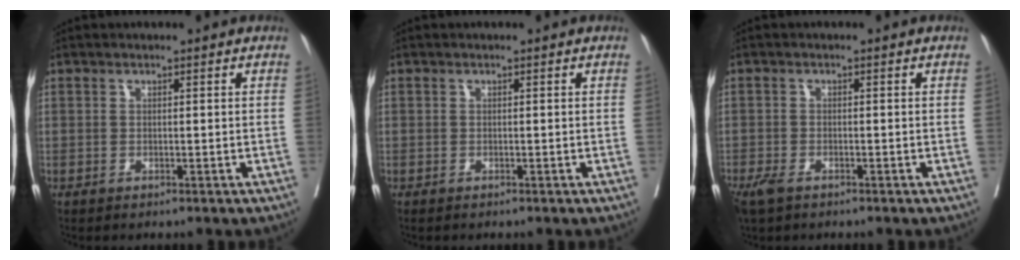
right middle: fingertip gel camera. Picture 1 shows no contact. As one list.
[{"total": 0.0}, {"total": 3.4, "force": [-2.4, 1.5, 2.0], "torque": [-0.042, -0.007, -0.041]}]